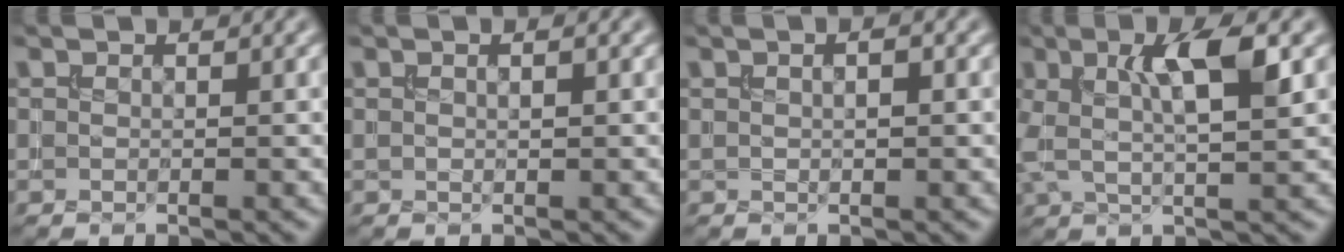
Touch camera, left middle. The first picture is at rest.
{"total": 1.2, "force": [0.4, 0.4, 1.0], "torque": [-0.007, -0.007, 0.003]}
{"total": 2.6, "force": [1.0, 1.3, 2.1], "torque": [-0.016, 0.015, -0.004]}
{"total": 5.9, "force": [1.1, 1.9, 5.4], "torque": [-0.099, 0.004, 0.019]}